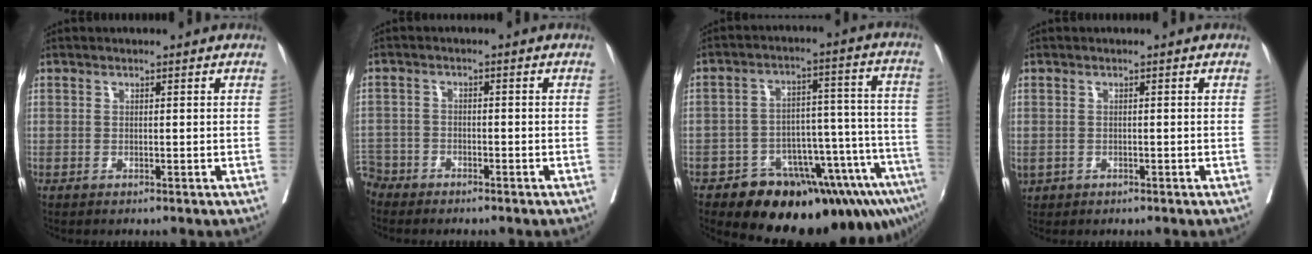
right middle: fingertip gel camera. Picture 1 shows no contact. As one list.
[{"total": 4.6, "force": [-3.8, 2.5, -0.6], "torque": [0.010, 0.002, -0.080]}, {"total": 19.2, "force": [-14.1, 5.1, 12.0], "torque": [-0.073, 0.051, -0.194]}, {"total": 2.4, "force": [-0.9, 1.9, 1.1], "torque": [-0.031, 0.001, -0.008]}]